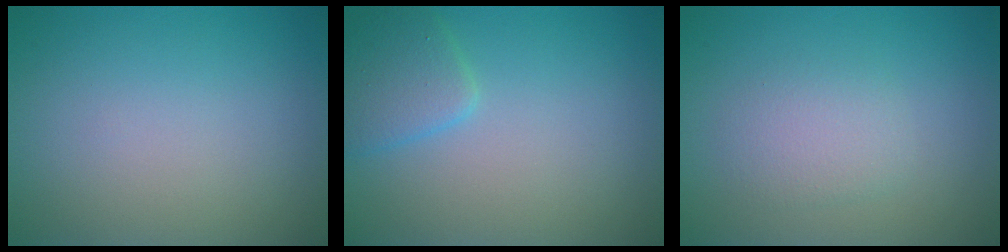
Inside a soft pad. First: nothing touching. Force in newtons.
{"total": 2.6, "press": 2.6, "slide": 0.2}
{"total": 2.1, "press": 2.1, "slide": 0.0}